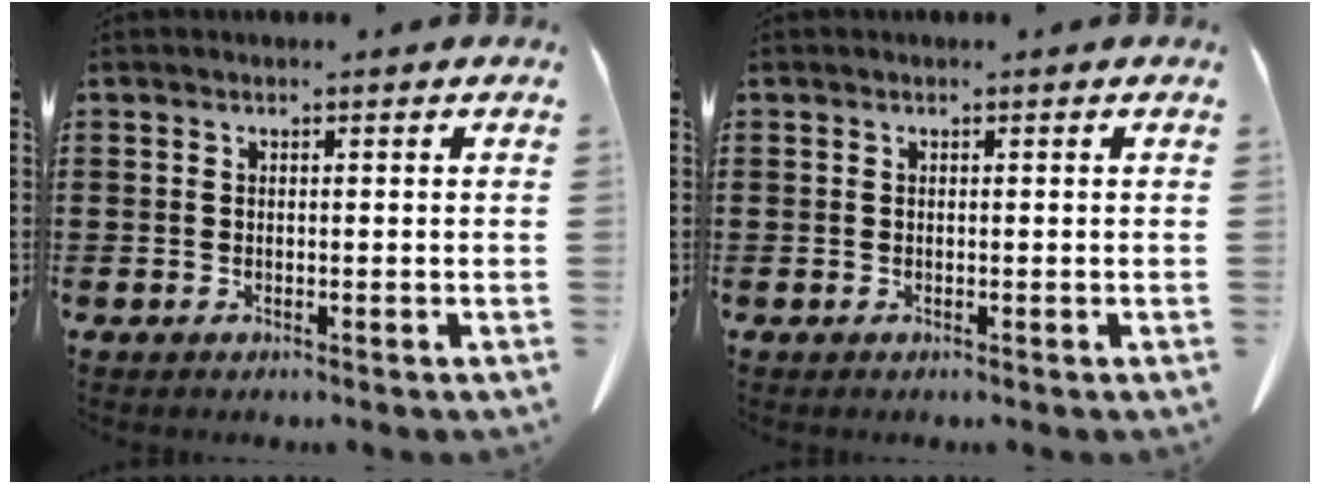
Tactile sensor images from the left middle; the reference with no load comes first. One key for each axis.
{"total": 0.0}